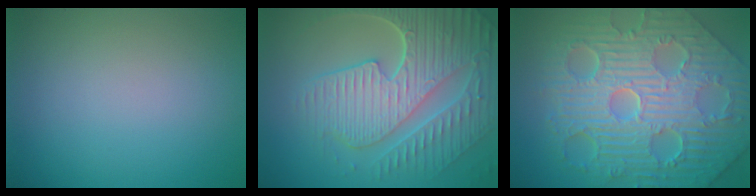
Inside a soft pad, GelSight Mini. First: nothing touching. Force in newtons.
{"total": 9.4, "press": 6.4, "slide": 6.9}
{"total": 12.5, "press": 8.2, "slide": 9.4}